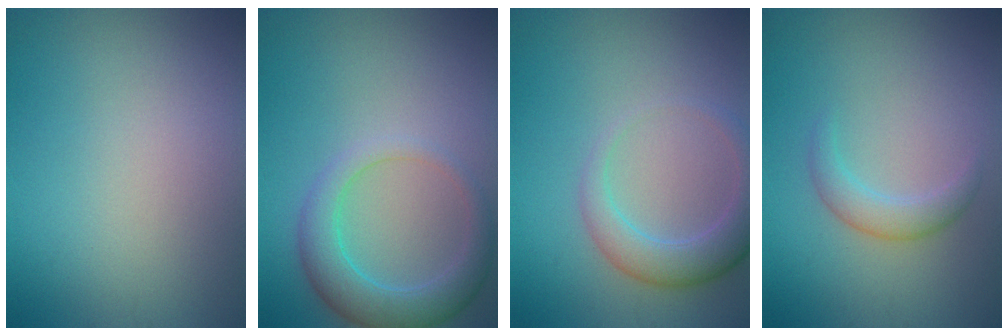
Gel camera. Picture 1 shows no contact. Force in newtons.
{"total": 4.2, "press": 4.2, "slide": 0.2}
{"total": 3.7, "press": 3.7, "slide": 0.4}
{"total": 2.1, "press": 2.1, "slide": 0.1}